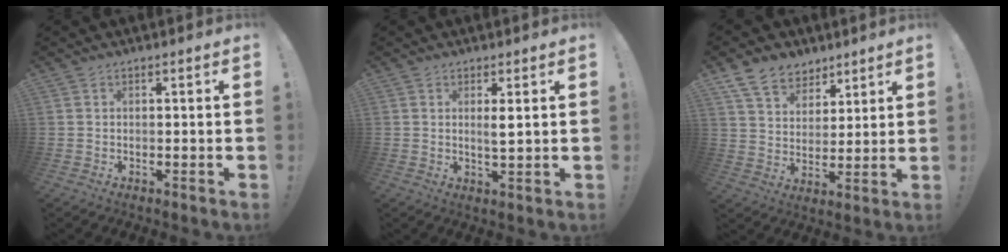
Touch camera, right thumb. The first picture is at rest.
{"total": 2.9, "force": [1.0, 0.4, 2.7], "torque": [-0.039, -0.010, 0.012]}
{"total": 10.8, "force": [7.8, 6.9, 2.8], "torque": [-0.061, -0.049, 0.155]}